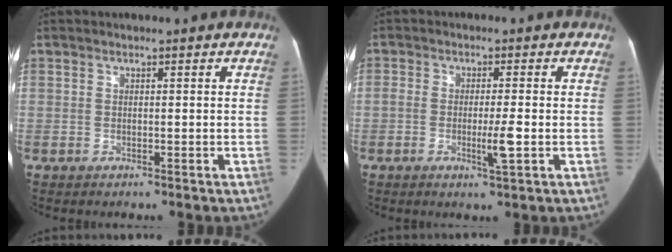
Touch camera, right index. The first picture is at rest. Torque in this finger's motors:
{"motor_torque": [0.60, -0.10, 0.24, 0.08]}